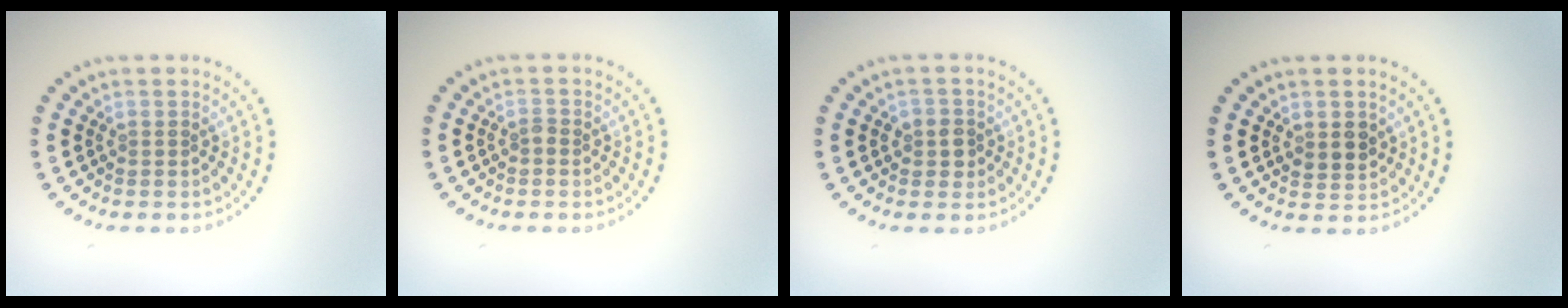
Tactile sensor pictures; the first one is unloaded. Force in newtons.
{"total": 0.6, "press": 0.5, "slide": 0.3}
{"total": 1.7, "press": 1.6, "slide": 0.7}
{"total": 1.9, "press": 1.8, "slide": 0.6}